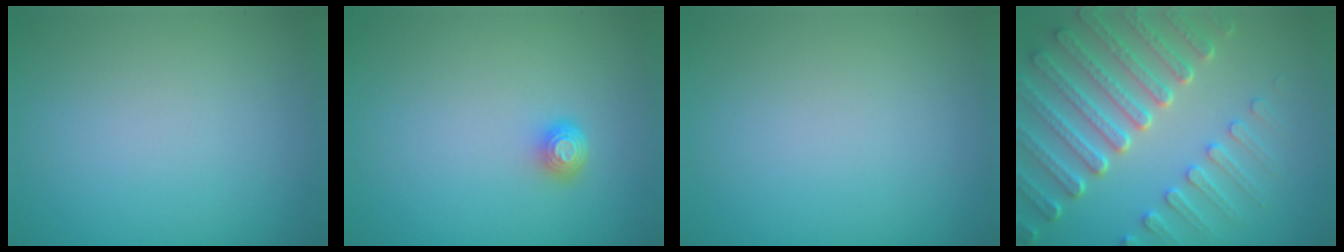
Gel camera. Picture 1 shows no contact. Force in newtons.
{"total": 1.5, "press": 1.2, "slide": 0.9}
{"total": 0.0}
{"total": 7.5, "press": 5.8, "slide": 4.7}